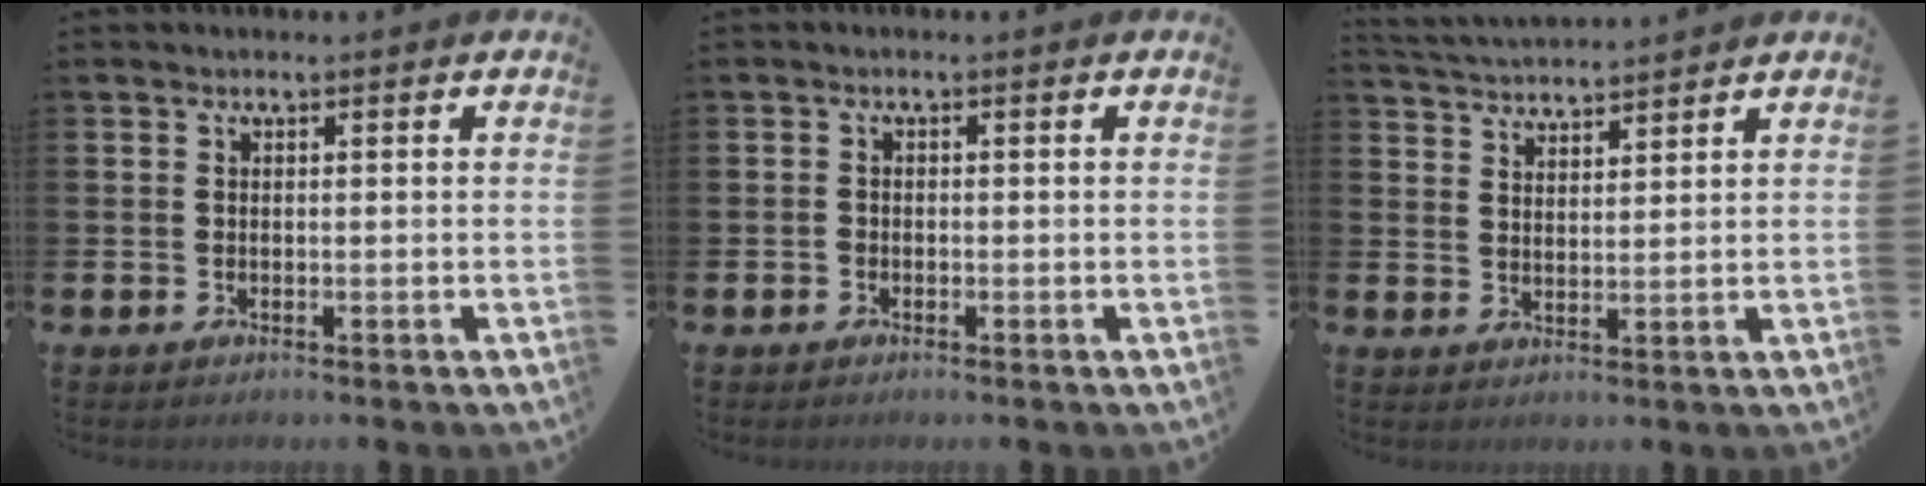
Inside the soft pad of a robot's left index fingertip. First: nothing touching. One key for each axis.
{"total": 0.8, "fx": -0.6, "fy": 0.6, "fz": 0.2, "tx": -0.005, "ty": 0.002, "tz": -0.013}
{"total": 3.6, "fx": 3.6, "fy": 0.1, "fz": -0.1, "tx": -0.009, "ty": -0.025, "tz": 0.063}